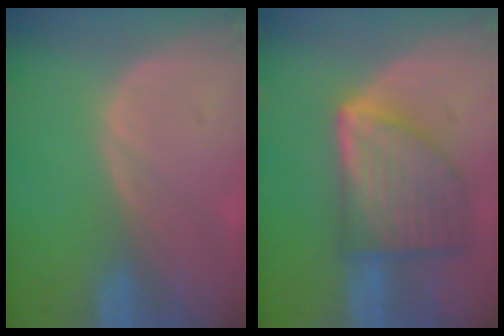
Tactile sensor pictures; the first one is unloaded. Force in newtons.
{"total": 9.3, "press": 9.3, "slide": 0.4}